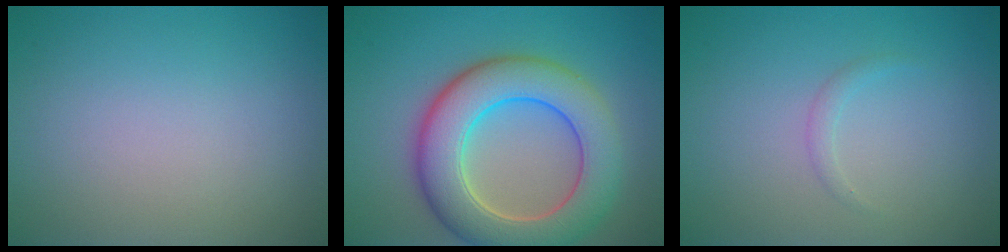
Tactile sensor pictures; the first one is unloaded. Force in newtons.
{"total": 9.0, "press": 9.0, "slide": 0.6}
{"total": 0.8, "press": 0.8, "slide": 0.1}